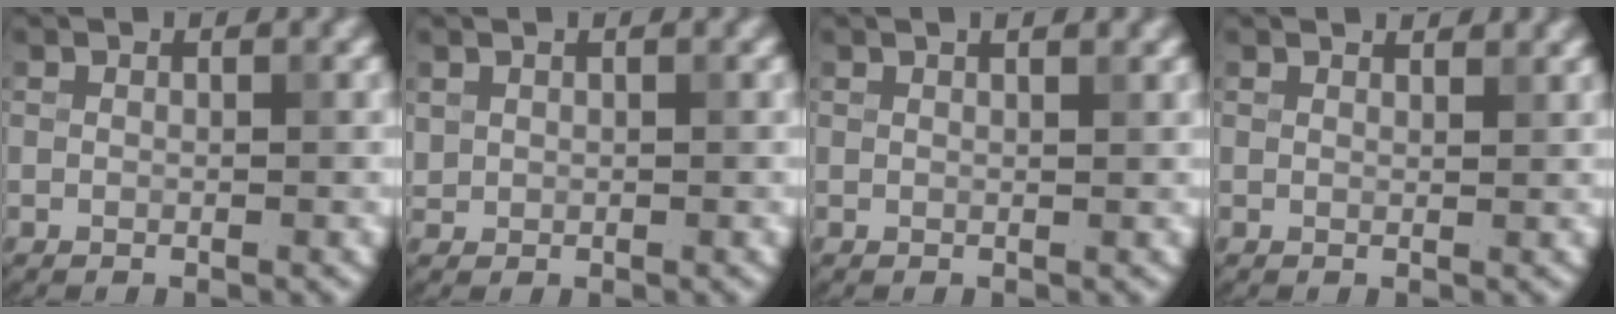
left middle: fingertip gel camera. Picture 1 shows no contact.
{"total": 0.6, "force": [0.2, 0.6, 0.0], "torque": [0.001, -0.001, 0.011]}
{"total": 0.9, "force": [0.7, 0.1, 0.5], "torque": [-0.008, 0.005, 0.018]}
{"total": 1.1, "force": [1.1, 0.3, 0.2], "torque": [-0.008, 0.000, 0.018]}